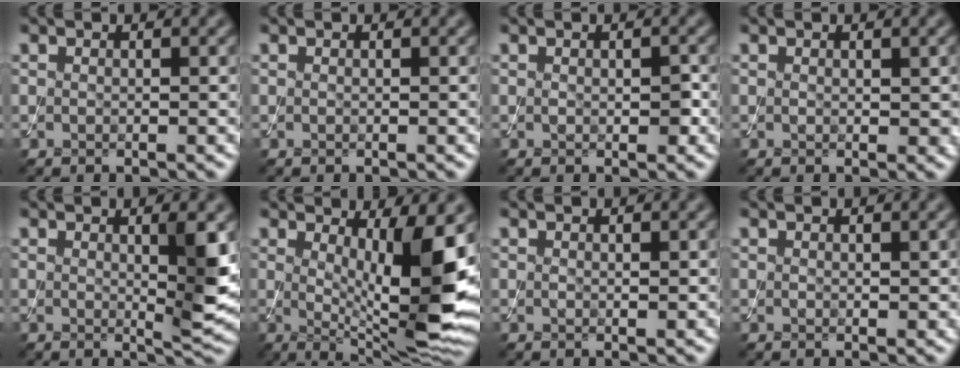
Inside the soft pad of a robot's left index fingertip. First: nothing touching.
{"total": 0.0}
{"total": 1.5, "force": [-0.1, 0.9, 1.3], "torque": [-0.019, -0.001, 0.002]}
{"total": 1.3, "force": [0.3, 0.8, 1.0], "torque": [-0.011, -0.005, 0.008]}
{"total": 3.8, "force": [0.7, 0.5, 3.7], "torque": [-0.052, -0.013, 0.012]}
{"total": 10.5, "force": [1.3, 2.7, 10.1], "torque": [-0.149, -0.023, 0.029]}
{"total": 0.5, "force": [0.1, 0.2, 0.5], "torque": [-0.008, 0.000, 0.002]}
{"total": 0.7, "force": [0.2, 0.4, 0.5], "torque": [-0.006, -0.002, 0.004]}